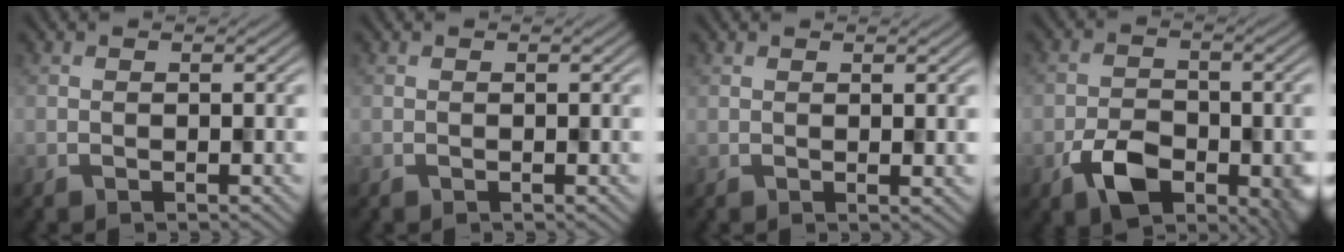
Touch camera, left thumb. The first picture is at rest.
{"total": 0.0}
{"total": 1.5, "force": [0.4, 0.2, 1.4], "torque": [-0.021, 0.002, 0.007]}
{"total": 7.3, "force": [-3.1, 4.6, 4.9], "torque": [-0.083, -0.014, -0.051]}